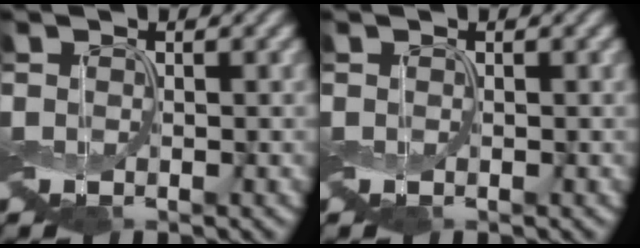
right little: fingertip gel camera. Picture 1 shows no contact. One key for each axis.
{"total": 0.0}